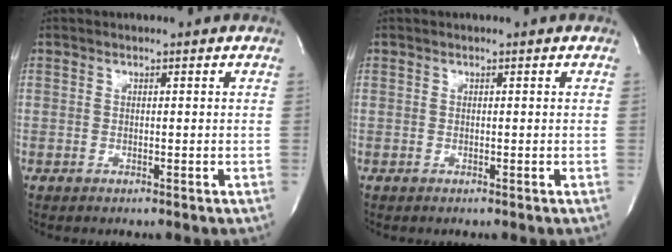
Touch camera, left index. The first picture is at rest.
{"total": 0.0}